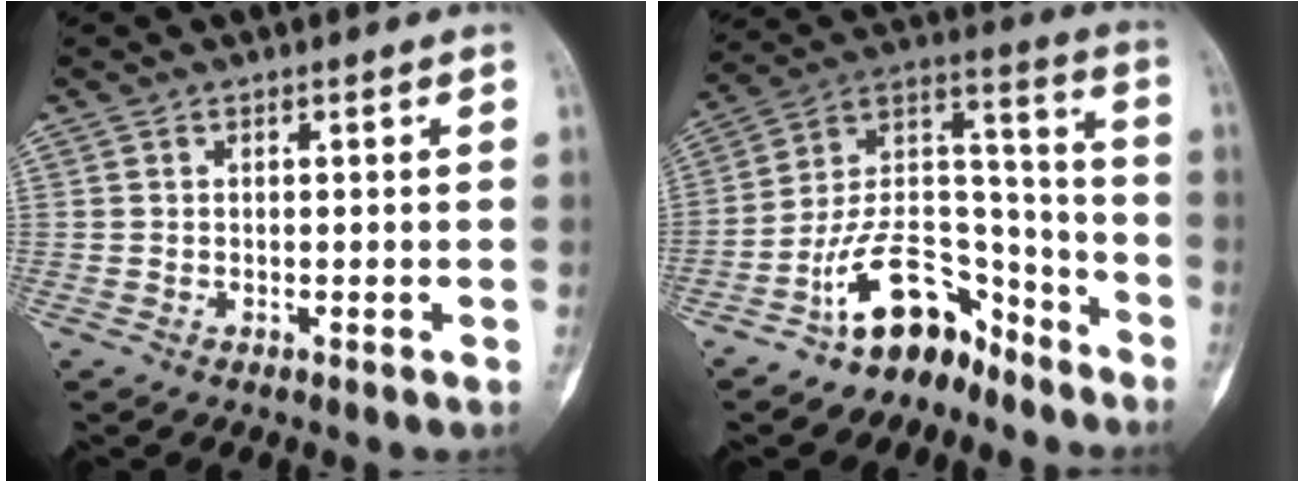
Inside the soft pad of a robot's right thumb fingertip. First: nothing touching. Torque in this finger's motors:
{"motor_torque": [3.11, -0.74, 1.22, -1.56, 0.05]}